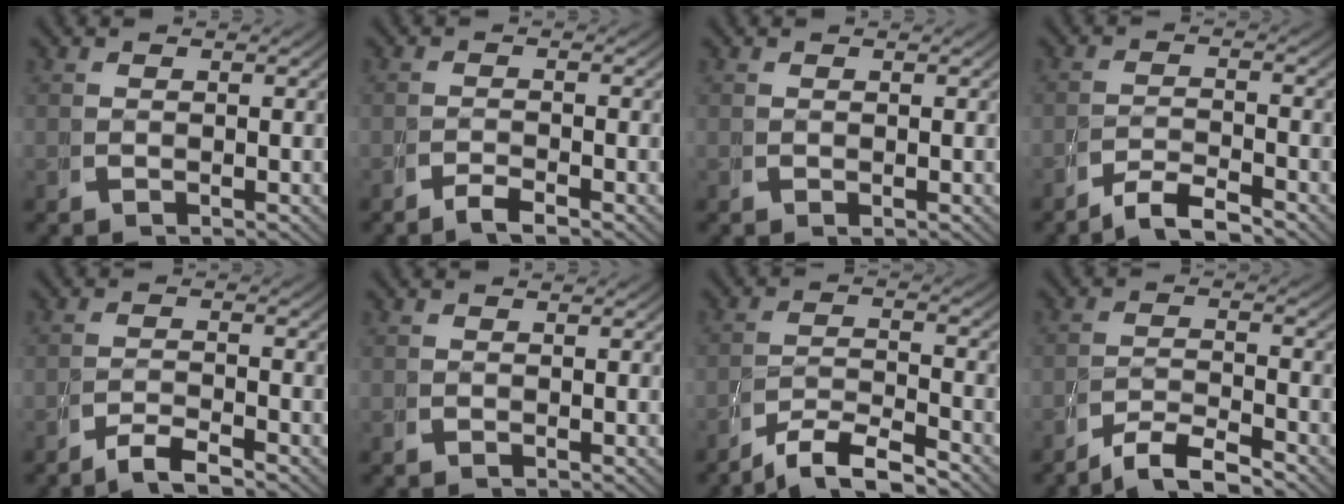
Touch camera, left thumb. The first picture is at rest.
{"total": 1.6, "force": [-1.5, 0.2, 0.7], "torque": [-0.009, 0.000, -0.033]}
{"total": 0.0}
{"total": 3.3, "force": [-2.8, 1.0, 1.5], "torque": [-0.014, -0.001, -0.054]}
{"total": 2.6, "force": [-2.3, 0.6, 1.0], "torque": [-0.010, 0.000, -0.048]}
{"total": 0.0}
{"total": 5.0, "force": [-3.0, 2.7, 3.0], "torque": [-0.048, -0.010, -0.052]}
{"total": 3.7, "force": [-2.7, 1.6, 2.1], "torque": [-0.023, -0.002, -0.051]}